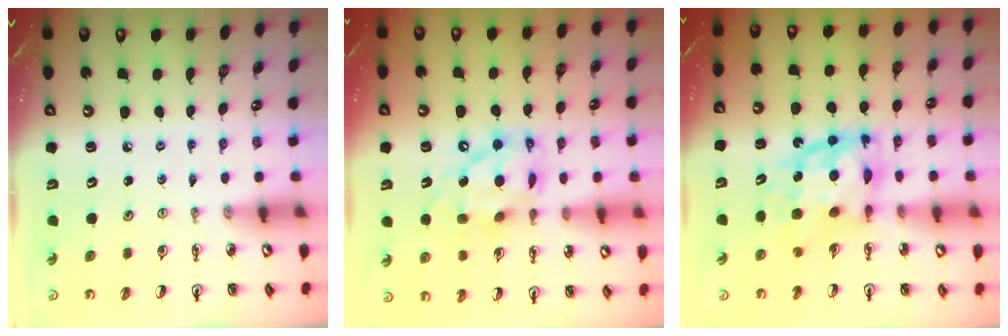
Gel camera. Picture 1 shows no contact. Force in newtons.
{"total": 13.4, "press": 13.3, "slide": 1.4}
{"total": 10.8, "press": 10.8, "slide": 0.9}